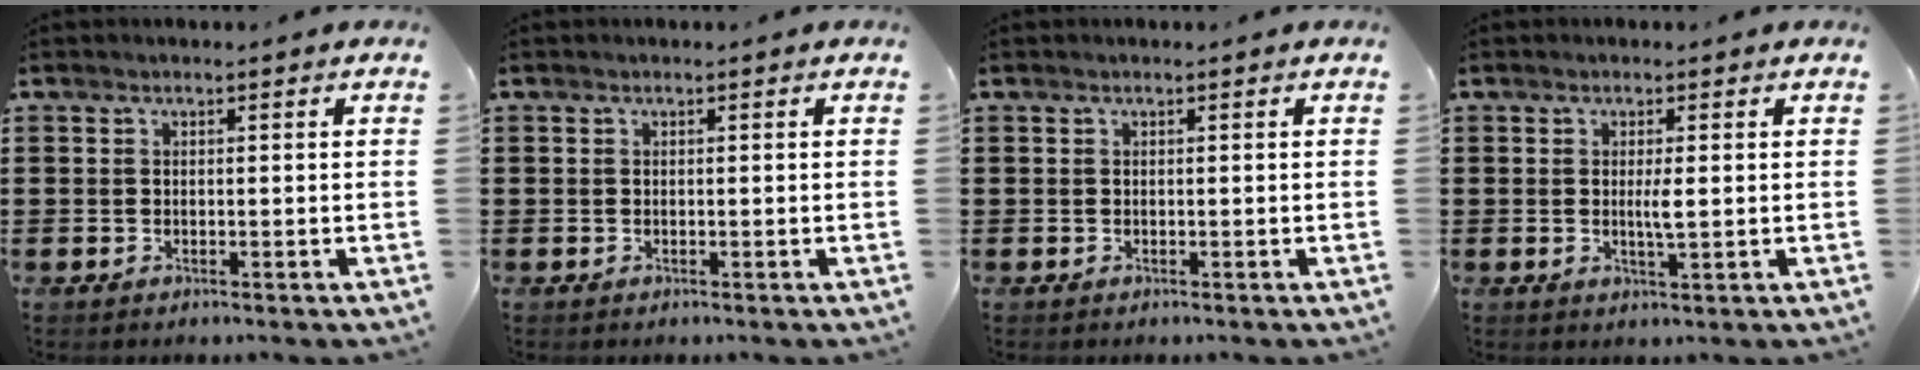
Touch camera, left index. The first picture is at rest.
{"total": 0.0}
{"total": 0.0}
{"total": 2.5, "force": [0.1, 0.1, 2.5], "torque": [-0.049, -0.005, -0.001]}